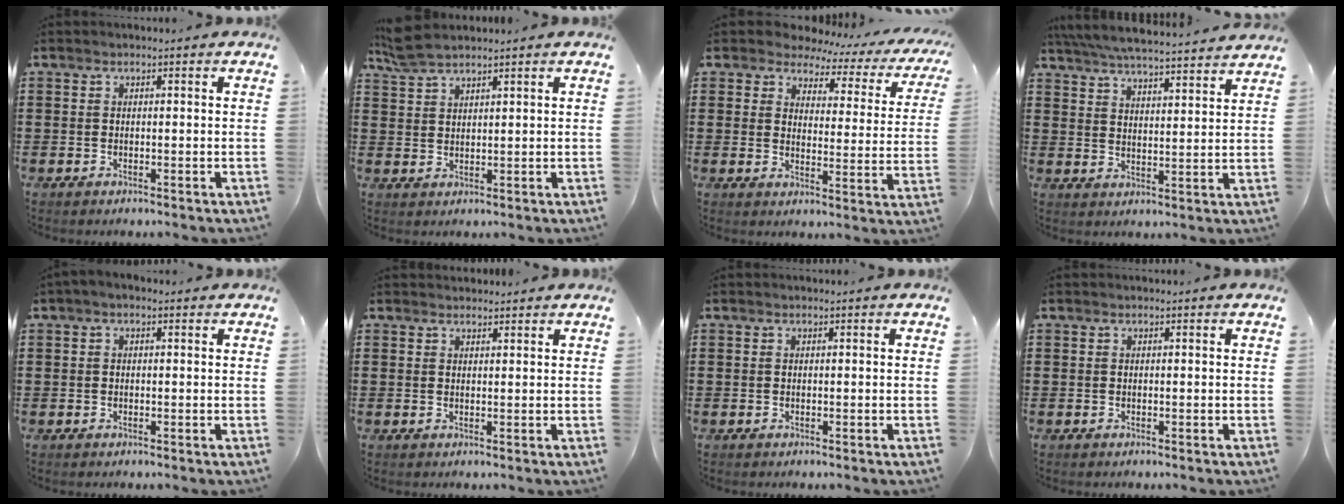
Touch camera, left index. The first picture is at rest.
{"total": 3.8, "force": [3.2, 0.8, 1.8], "torque": [-0.044, -0.001, 0.060]}
{"total": 3.6, "force": [3.0, 1.8, 1.0], "torque": [-0.042, -0.014, 0.046]}
{"total": 5.6, "force": [5.4, -0.4, 1.3], "torque": [-0.048, -0.037, 0.094]}
{"total": 0.9, "force": [-0.3, 0.5, 0.7], "torque": [-0.013, 0.002, -0.005]}
{"total": 1.3, "force": [1.3, 0.3, 0.1], "torque": [-0.004, 0.001, 0.025]}
{"total": 0.0}
{"total": 0.0}